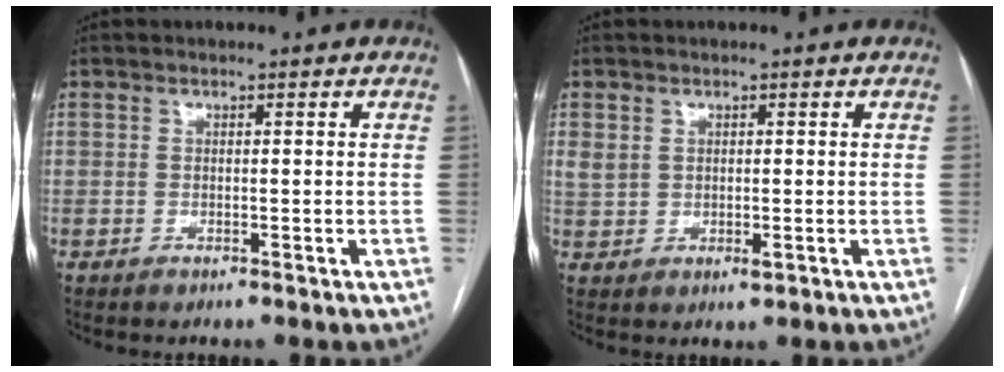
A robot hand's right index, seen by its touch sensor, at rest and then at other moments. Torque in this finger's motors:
{"motor_torque": [0.14, 0.15, 0.07, 0.01]}